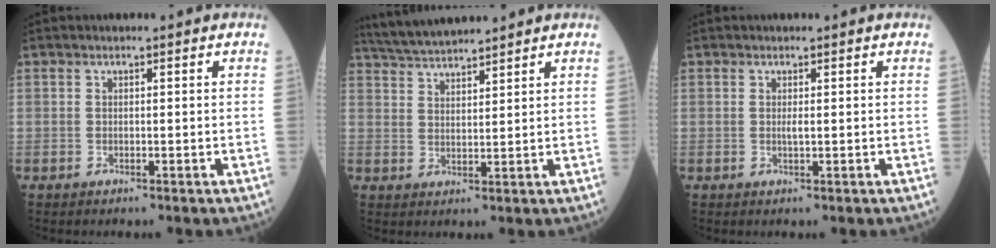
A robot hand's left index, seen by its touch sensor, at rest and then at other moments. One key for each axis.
{"total": 8.2, "fx": 7.7, "fy": 0.2, "fz": 2.6, "tx": -0.059, "ty": 0.030, "tz": 0.144}
{"total": 0.7, "fx": 0.2, "fy": 0.1, "fz": 0.6, "tx": -0.017, "ty": -0.002, "tz": 0.004}